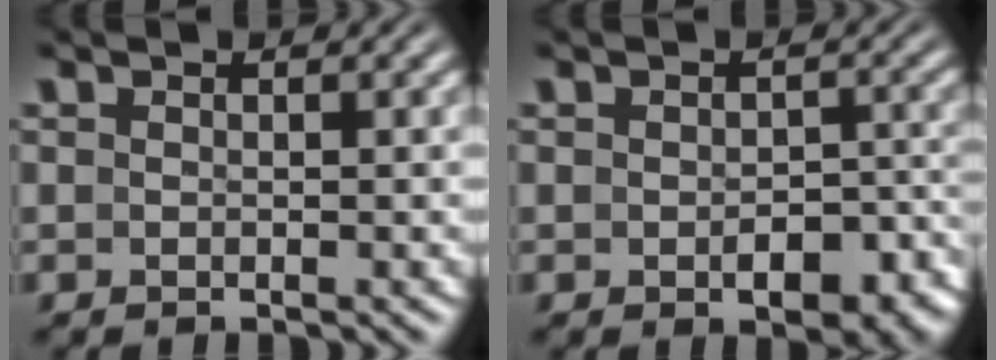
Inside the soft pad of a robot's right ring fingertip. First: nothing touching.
{"total": 4.0, "force": [-2.3, 1.8, 2.6], "torque": [-0.031, -0.013, -0.029]}